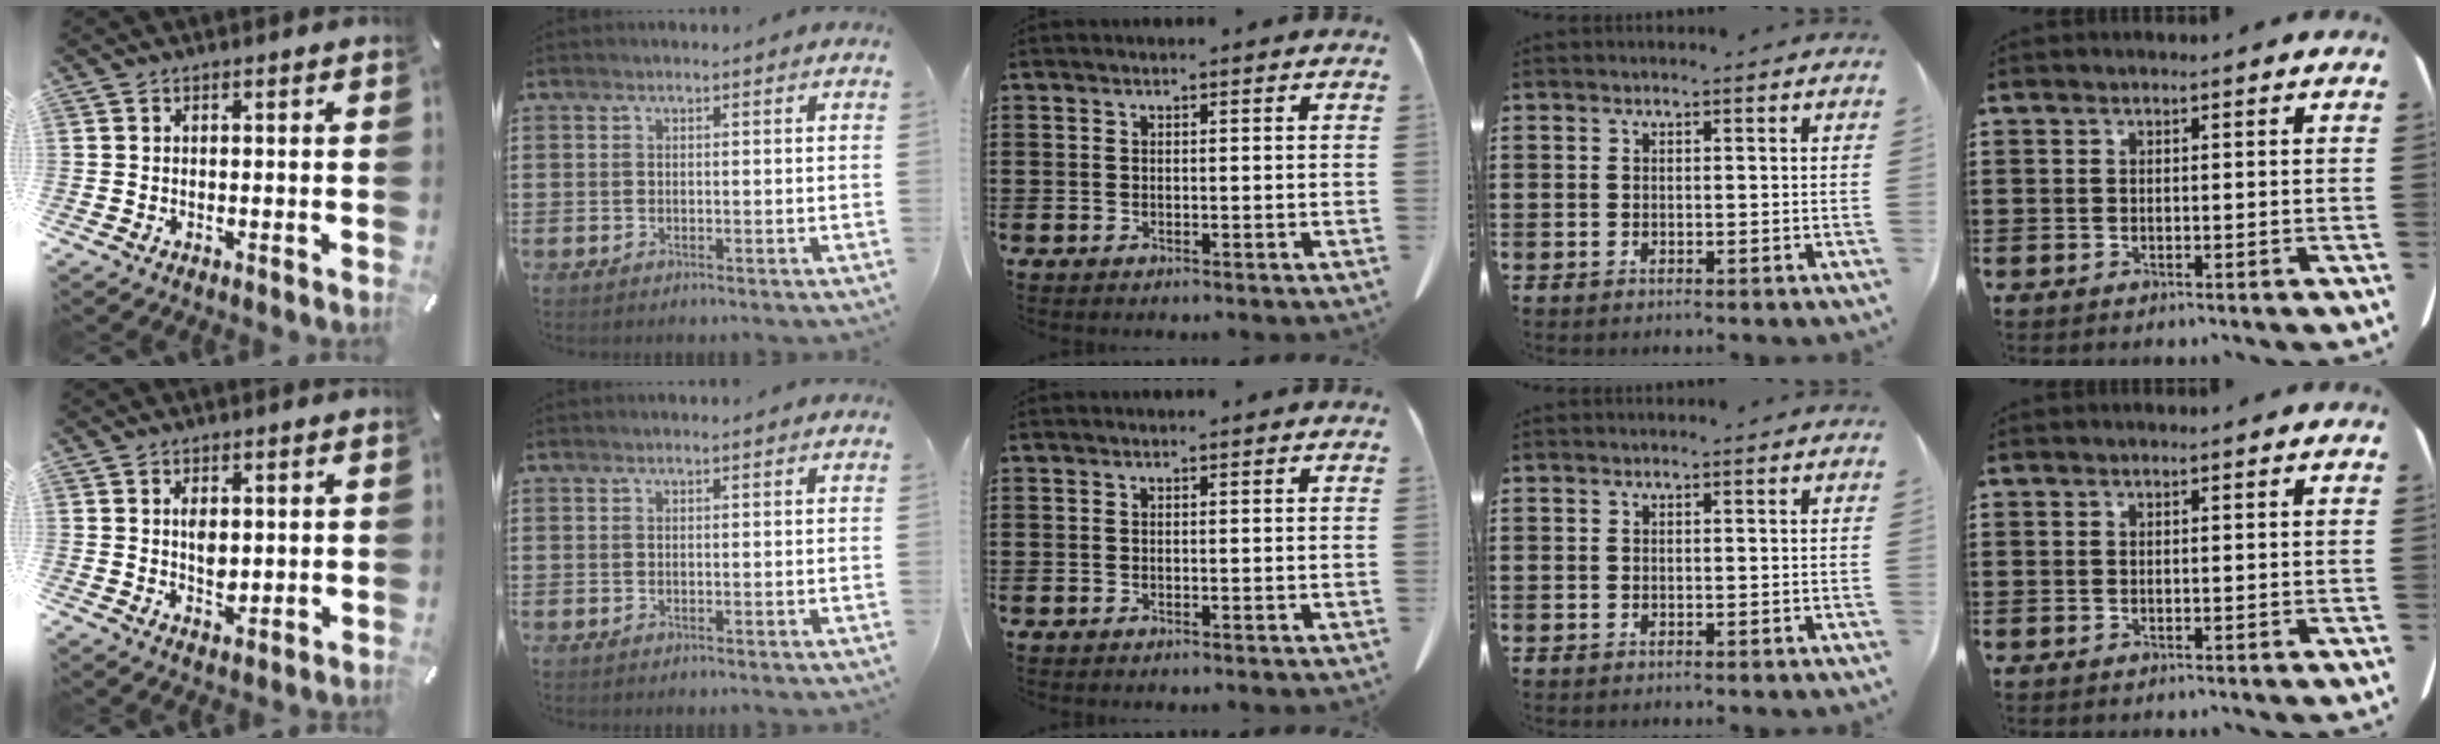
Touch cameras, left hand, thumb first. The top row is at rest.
{"thumb": {"total": 4.3, "force": [0.7, 2.9, 3.2], "torque": [-0.050, -0.006, 0.004]}}